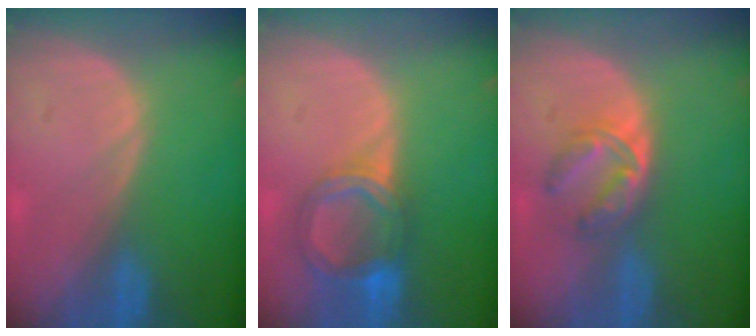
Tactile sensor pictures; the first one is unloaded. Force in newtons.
{"total": 6.4, "press": 5.9, "slide": 2.7}
{"total": 5.3, "press": 5.1, "slide": 1.3}